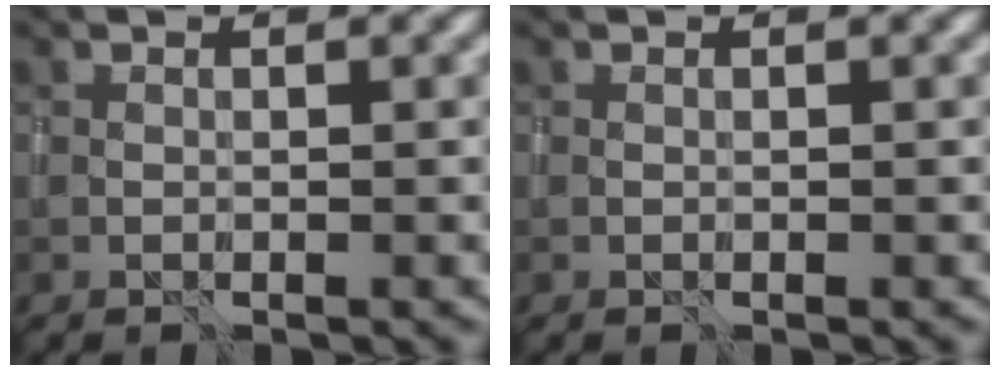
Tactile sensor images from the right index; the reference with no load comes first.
{"total": 0.0}